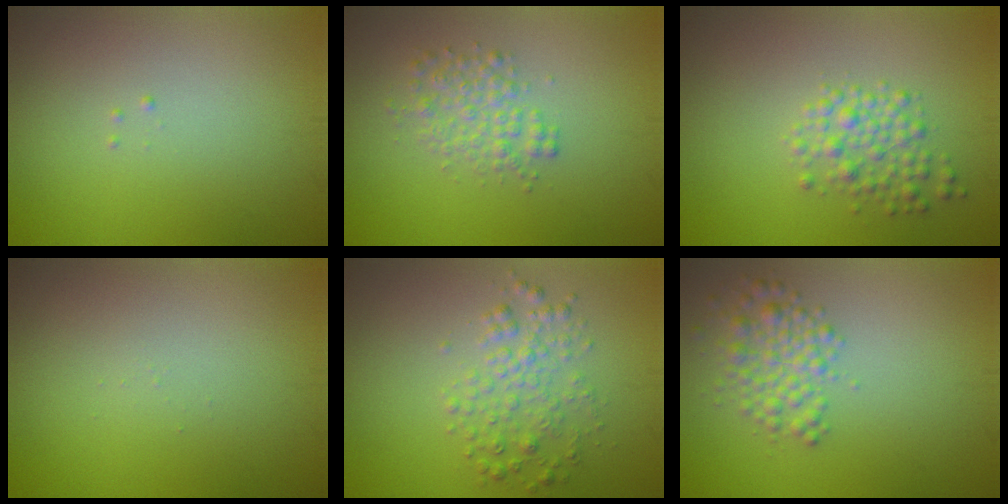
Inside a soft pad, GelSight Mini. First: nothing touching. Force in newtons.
{"total": 2.5, "press": 2.5, "slide": 0.1}
{"total": 2.6, "press": 2.6, "slide": 0.1}
{"total": 0.0}
{"total": 2.8, "press": 2.8, "slide": 0.0}
{"total": 2.9, "press": 2.9, "slide": 0.1}